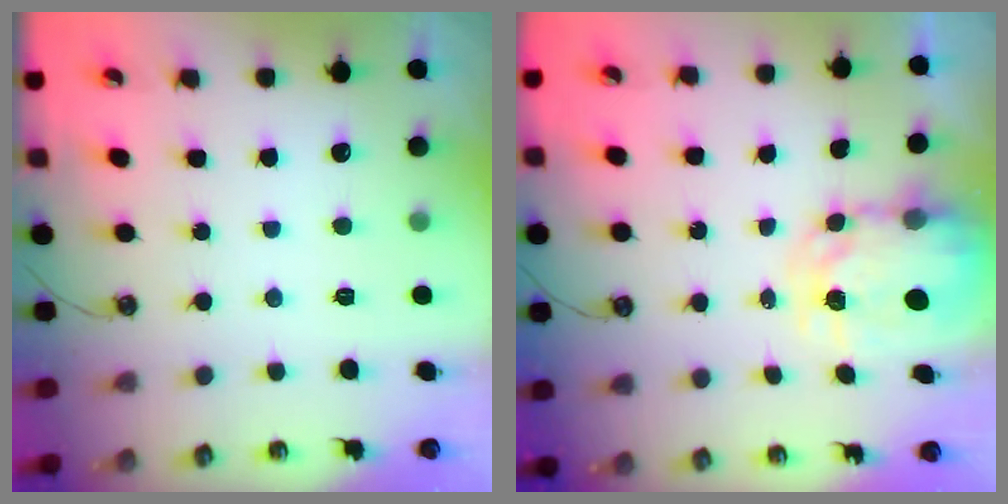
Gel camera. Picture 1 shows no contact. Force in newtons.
{"total": 5.5, "press": 5.5, "slide": 0.7}